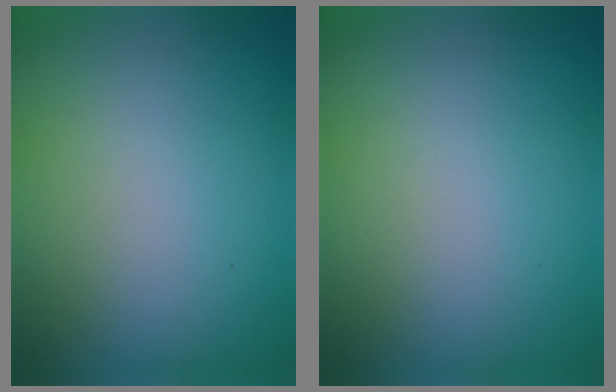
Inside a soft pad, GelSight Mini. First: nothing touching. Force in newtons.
{"total": 0.0}